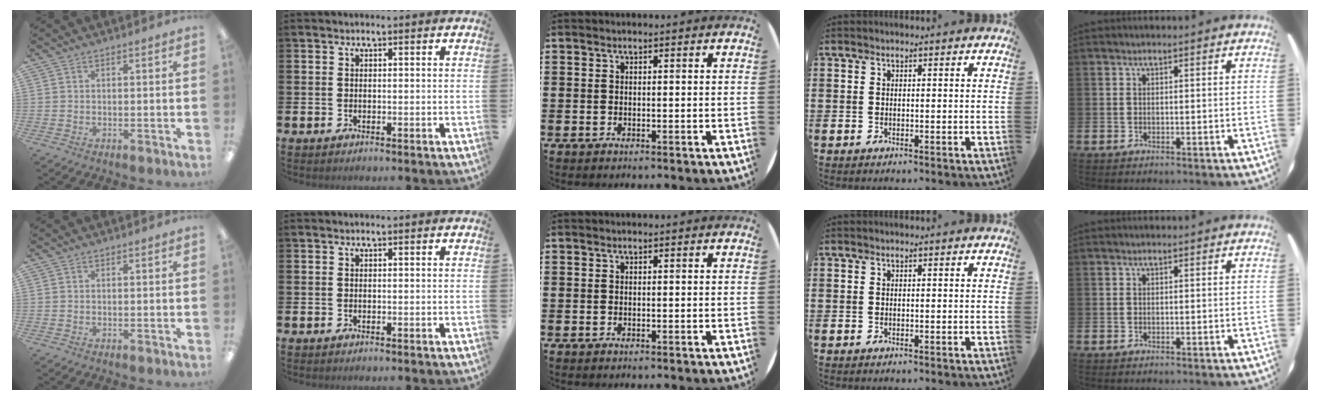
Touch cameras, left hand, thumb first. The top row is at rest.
{}